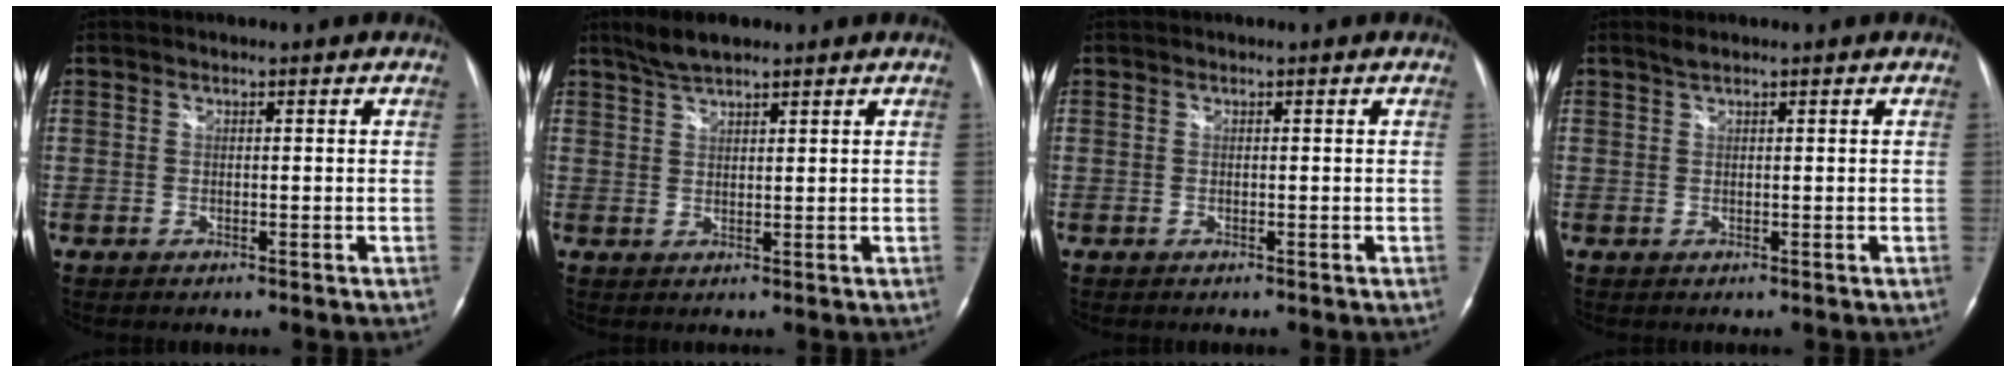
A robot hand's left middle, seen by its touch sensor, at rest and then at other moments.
{"total": 4.5, "force": [3.7, 1.0, 2.3], "torque": [-0.057, 0.012, 0.071]}
{"total": 0.0}
{"total": 1.0, "force": [0.8, 0.0, 0.5], "torque": [-0.013, 0.004, 0.020]}